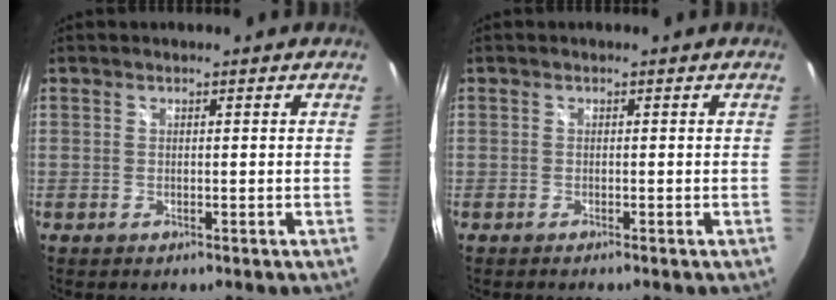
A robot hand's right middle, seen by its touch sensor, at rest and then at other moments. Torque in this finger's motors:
{"motor_torque": [-0.19, 0.03, 0.00, -0.01]}